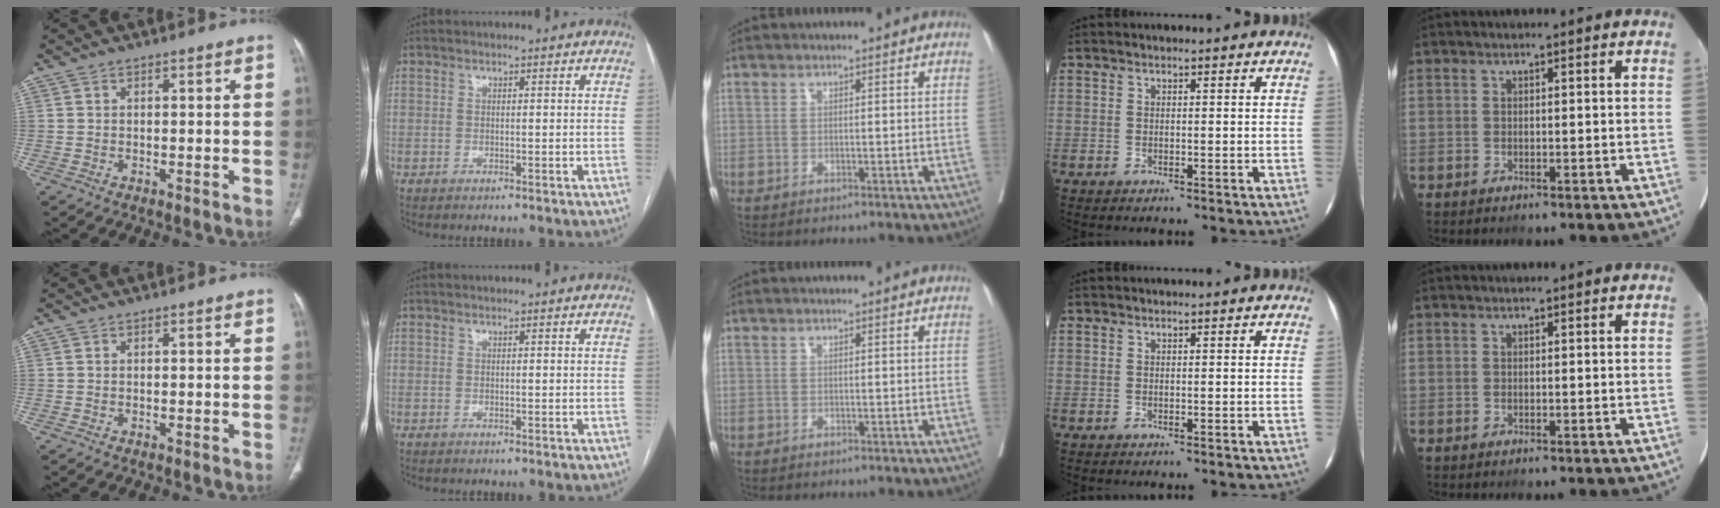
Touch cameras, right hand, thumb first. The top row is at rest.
{}